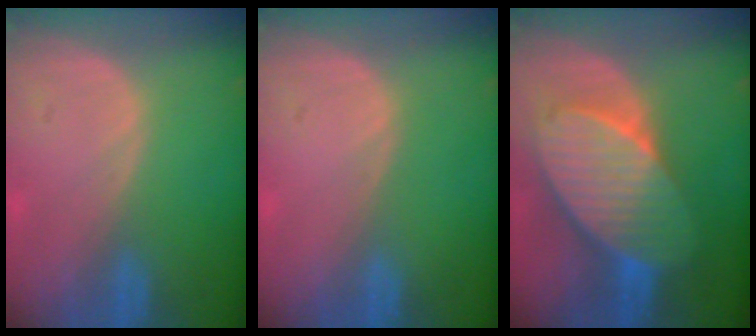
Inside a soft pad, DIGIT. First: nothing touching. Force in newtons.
{"total": 0.0}
{"total": 10.6, "press": 10.5, "slide": 0.8}